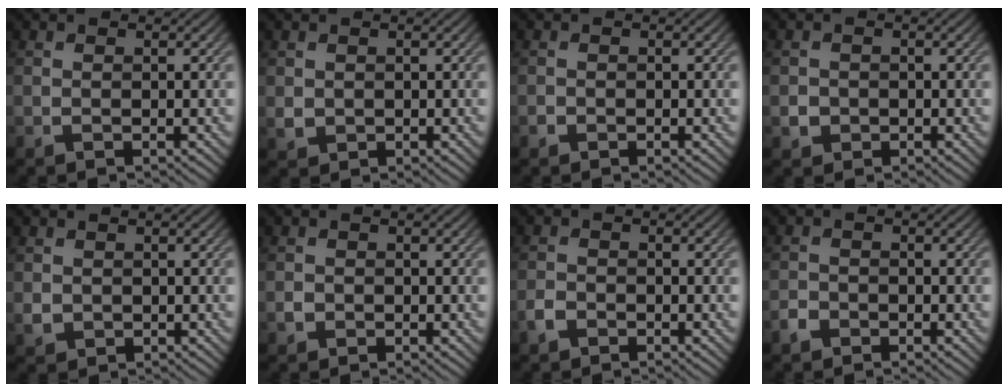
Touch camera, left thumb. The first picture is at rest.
{"total": 1.4, "force": [0.4, 1.3, 0.4], "torque": [-0.014, -0.005, 0.011]}
{"total": 0.7, "force": [-0.5, 0.5, 0.1], "torque": [-0.002, -0.003, -0.010]}
{"total": 1.8, "force": [-0.6, 1.6, 0.4], "torque": [-0.003, -0.006, -0.012]}
{"total": 1.4, "force": [0.4, 1.3, 0.5], "torque": [-0.015, -0.005, 0.011]}
{"total": 1.1, "force": [-0.3, 1.0, 0.3], "torque": [-0.002, -0.005, -0.009]}
{"total": 1.9, "force": [-1.3, 1.2, 0.7], "torque": [-0.014, 0.000, -0.030]}
{"total": 1.8, "force": [-1.3, 1.2, 0.5], "torque": [-0.009, 0.001, -0.029]}